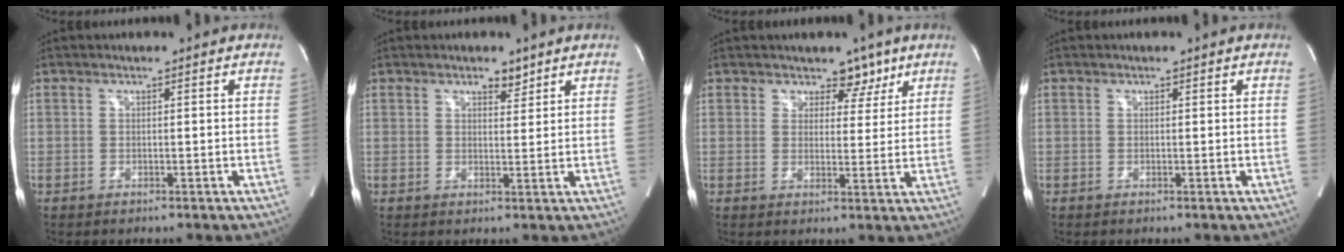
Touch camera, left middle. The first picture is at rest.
{"total": 2.4, "force": [1.8, 1.1, 1.1], "torque": [-0.018, 0.000, 0.029]}
{"total": 4.4, "force": [3.1, 2.9, 1.3], "torque": [0.002, -0.002, 0.043]}
{"total": 0.0}